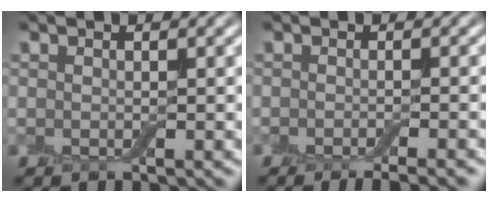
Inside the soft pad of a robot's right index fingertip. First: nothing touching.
{"total": 3.5, "force": [-2.4, 0.8, 2.4], "torque": [-0.023, 0.002, -0.032]}